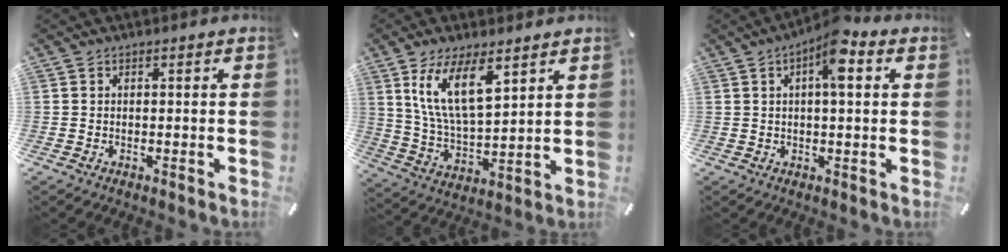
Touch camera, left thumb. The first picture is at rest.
{"total": 12.9, "force": [7.7, 5.3, 8.9], "torque": [-0.198, -0.019, 0.139]}
{"total": 8.0, "force": [3.0, 2.9, 6.8], "torque": [-0.105, -0.001, 0.043]}